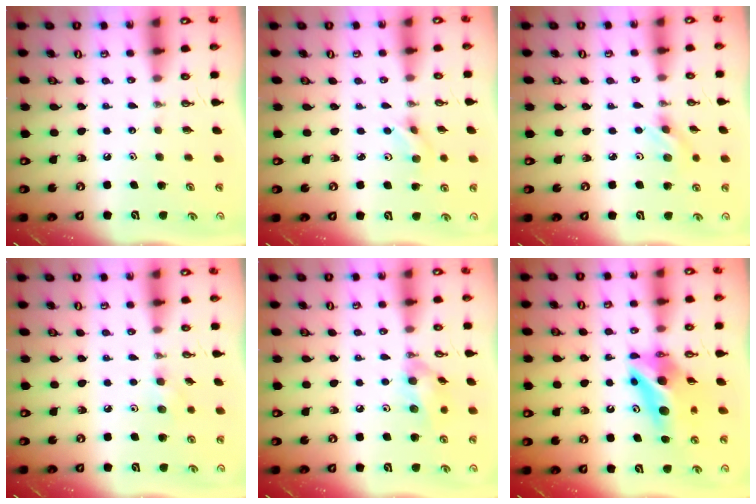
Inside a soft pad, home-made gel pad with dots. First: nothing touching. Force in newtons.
{"total": 2.2, "press": 2.2, "slide": 0.1}
{"total": 2.6, "press": 2.3, "slide": 1.1}
{"total": 7.6, "press": 5.5, "slide": 5.2}
{"total": 10.5, "press": 10.2, "slide": 2.3}
{"total": 12.8, "press": 12.7, "slide": 1.3}